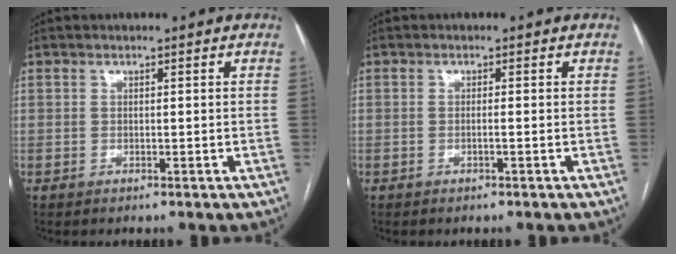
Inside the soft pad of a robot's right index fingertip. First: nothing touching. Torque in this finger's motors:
{"motor_torque": [-0.39, 0.47, -0.04, -0.01]}